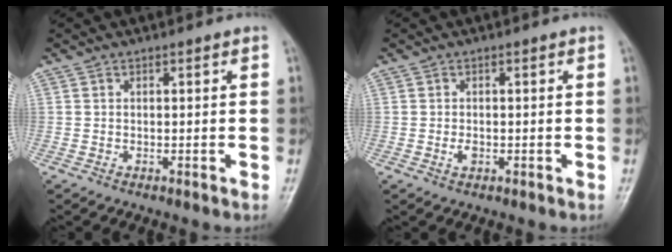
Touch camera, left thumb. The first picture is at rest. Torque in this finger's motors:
{"motor_torque": [-0.01, 0.02, 0.18, 0.03, 0.00]}